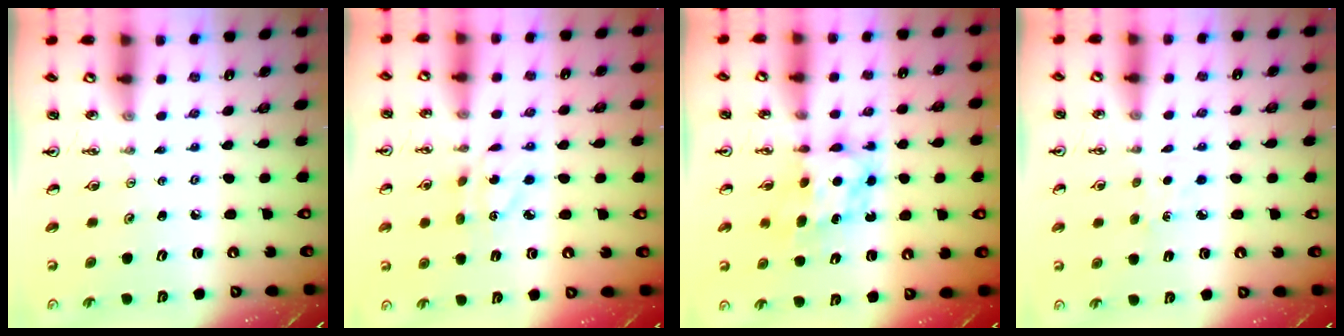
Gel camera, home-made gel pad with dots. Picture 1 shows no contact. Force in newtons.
{"total": 5.0, "press": 5.0, "slide": 0.3}
{"total": 6.7, "press": 6.7, "slide": 0.2}
{"total": 3.8, "press": 3.8, "slide": 0.4}